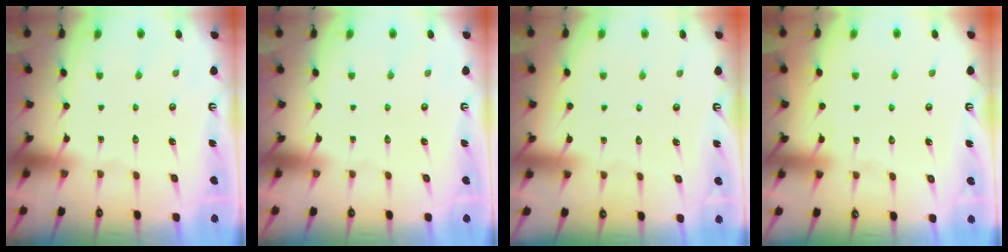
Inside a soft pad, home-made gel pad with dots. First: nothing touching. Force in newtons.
{"total": 0.0}
{"total": 2.9, "press": 2.9, "slide": 0.3}
{"total": 7.9, "press": 7.9, "slide": 0.9}